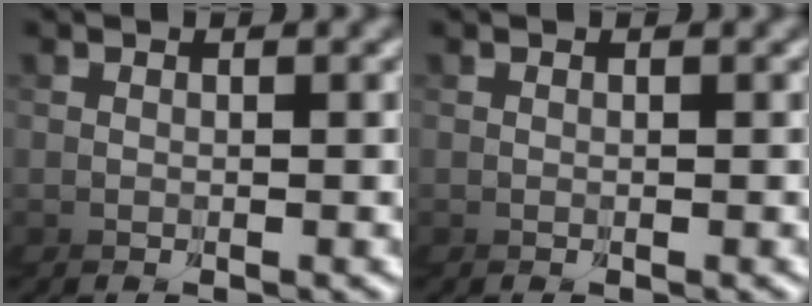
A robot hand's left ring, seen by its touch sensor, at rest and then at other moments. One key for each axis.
{"total": 0.0}